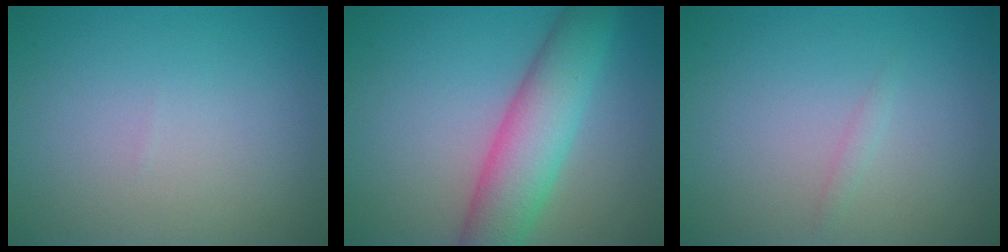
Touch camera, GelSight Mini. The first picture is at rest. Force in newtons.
{"total": 6.7, "press": 6.7, "slide": 0.2}
{"total": 0.6, "press": 0.6, "slide": 0.1}